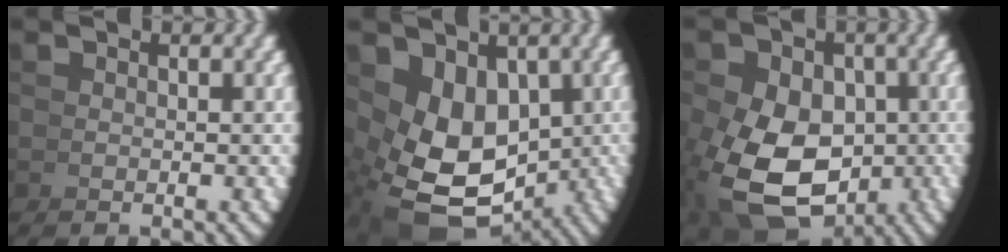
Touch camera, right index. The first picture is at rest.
{"total": 10.7, "force": [-2.3, 8.1, 6.7], "torque": [-0.162, -0.065, -0.002]}
{"total": 8.2, "force": [-2.2, 6.0, 5.1], "torque": [-0.105, -0.052, -0.009]}